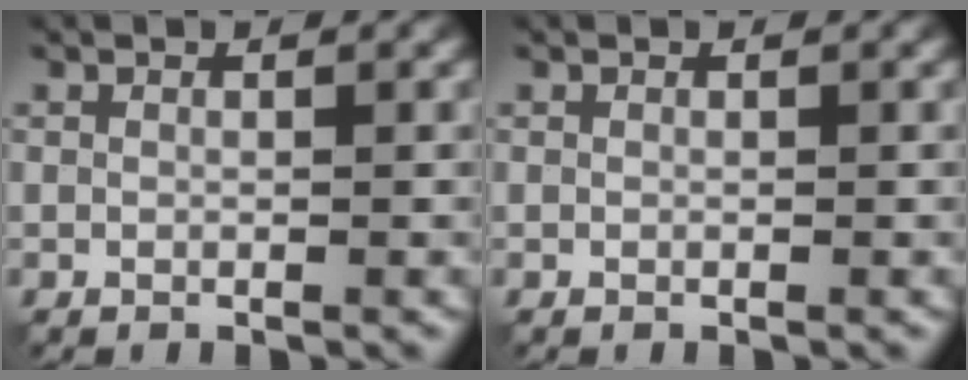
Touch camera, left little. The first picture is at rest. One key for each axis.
{"total": 0.0}